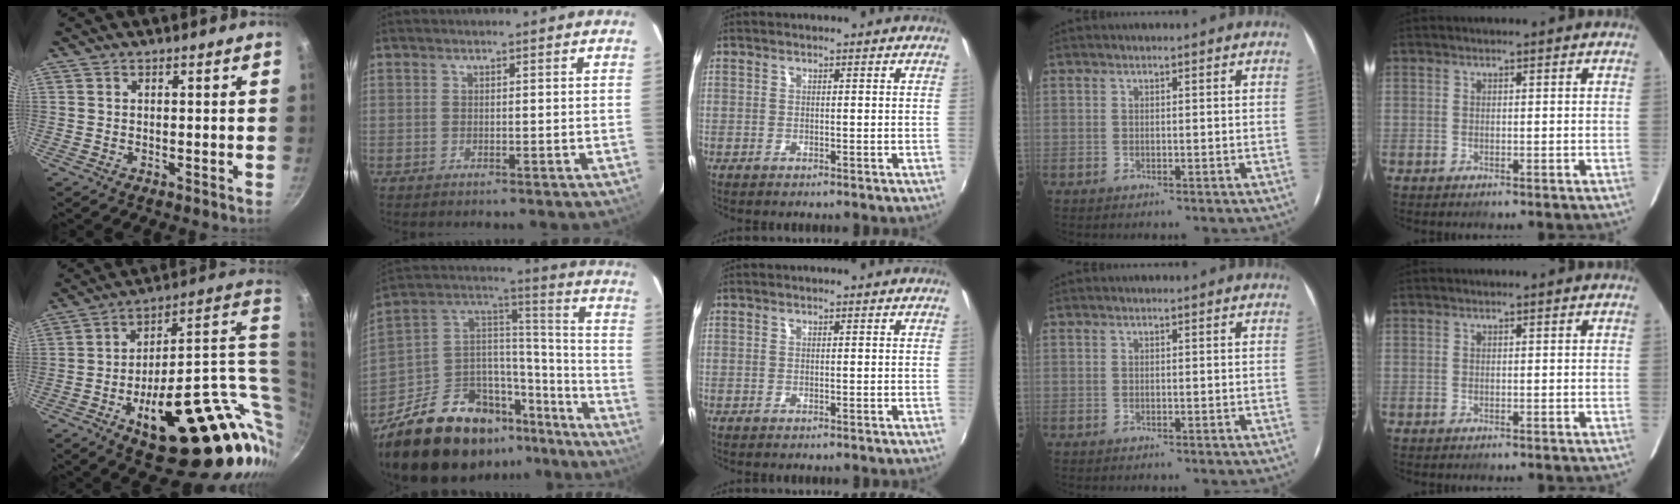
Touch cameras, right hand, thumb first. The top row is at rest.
{"thumb": {"total": 32.9, "force": [1.3, 15.1, 29.2], "torque": [-0.372, 0.003, 0.044]}, "index": {"total": 26.1, "force": [-18.0, 13.9, 12.9], "torque": [-0.251, 0.061, -0.265]}}